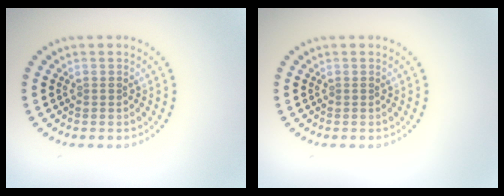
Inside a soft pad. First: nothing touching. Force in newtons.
{"total": 0.0}